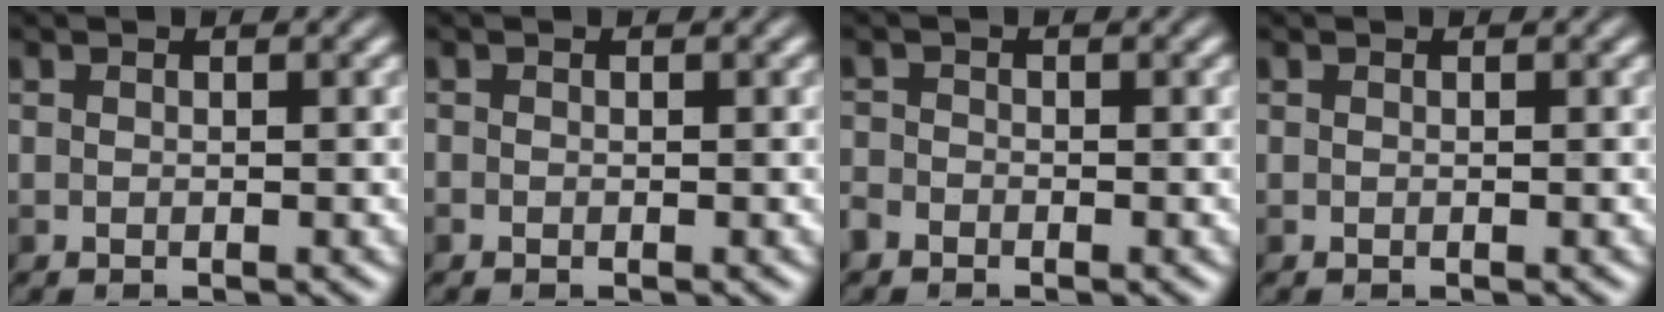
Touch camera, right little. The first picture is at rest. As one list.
[{"total": 0.0}, {"total": 1.2, "force": [-0.9, 0.8, 0.1], "torque": [0.002, 0.001, -0.023]}, {"total": 0.0}]